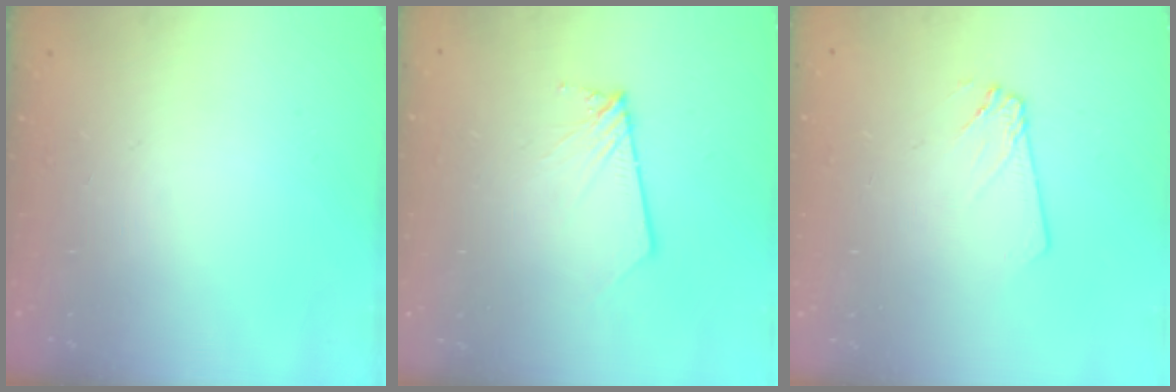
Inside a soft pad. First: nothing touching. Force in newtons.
{"total": 2.7, "press": 2.7, "slide": 0.2}
{"total": 2.4, "press": 2.4, "slide": 0.2}